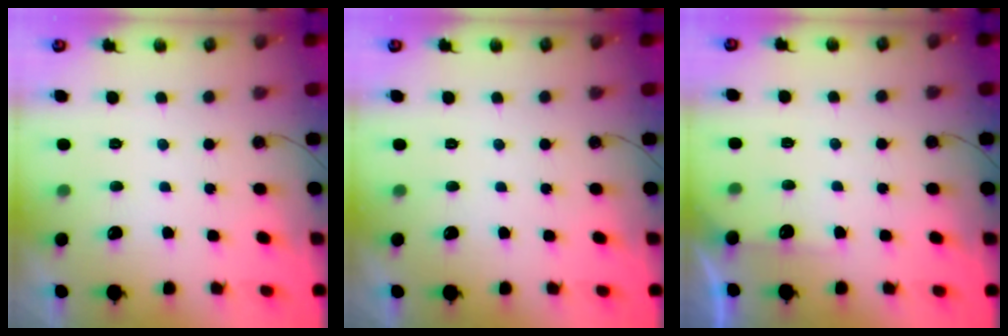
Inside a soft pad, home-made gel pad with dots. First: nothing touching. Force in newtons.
{"total": 0.0}
{"total": 3.8, "press": 3.8, "slide": 0.4}